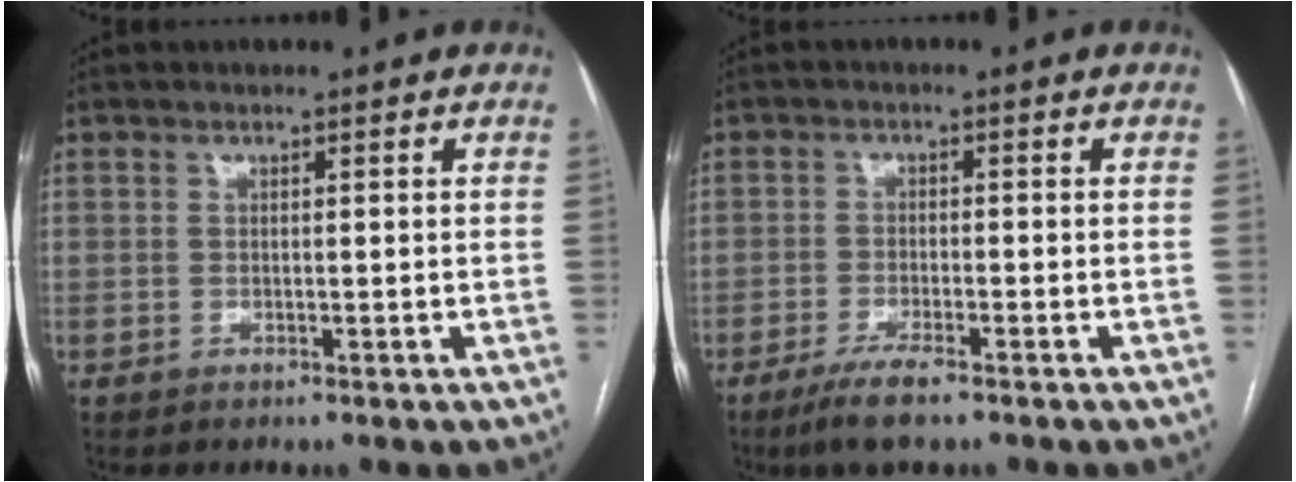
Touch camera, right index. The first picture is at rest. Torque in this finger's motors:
{"motor_torque": [0.43, -0.59, 0.15, 0.04]}